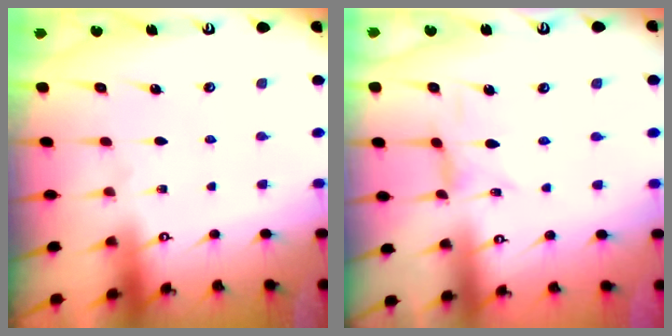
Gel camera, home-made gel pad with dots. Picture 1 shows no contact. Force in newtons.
{"total": 1.6, "press": 1.5, "slide": 0.3}